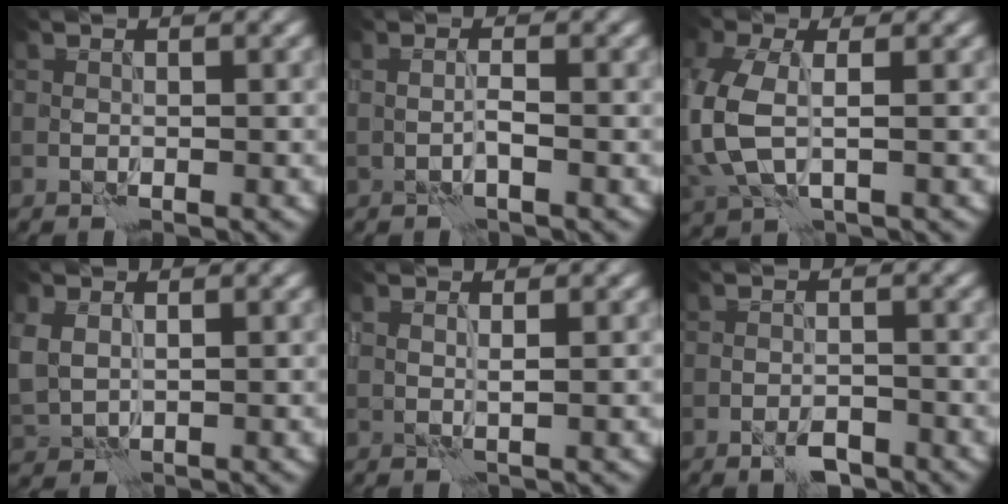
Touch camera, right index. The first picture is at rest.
{"total": 0.8, "force": [0.0, -0.2, 0.7], "torque": [-0.014, 0.000, 0.000]}
{"total": 6.0, "force": [0.1, 3.3, 5.0], "torque": [-0.137, -0.005, -0.001]}
{"total": 3.2, "force": [0.7, 2.5, 1.9], "torque": [-0.055, -0.015, 0.021]}
{"total": 1.0, "force": [0.8, -0.2, 0.6], "torque": [-0.013, -0.005, 0.016]}
{"total": 1.8, "force": [-1.3, 0.6, 1.1], "torque": [-0.016, 0.000, -0.024]}